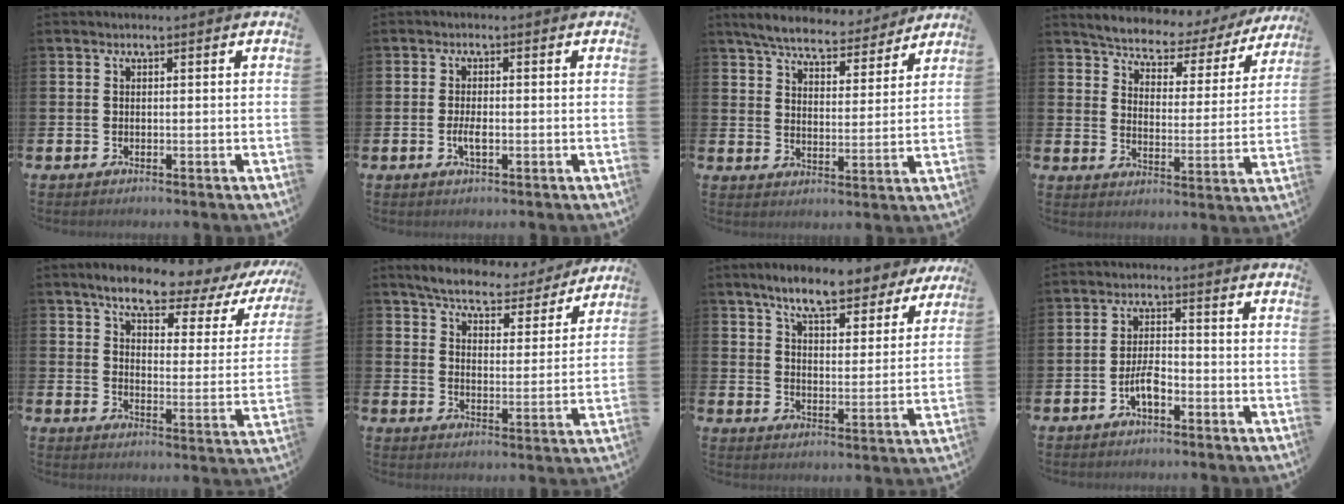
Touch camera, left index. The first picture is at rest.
{"total": 2.2, "force": [-0.5, 0.8, 2.0], "torque": [-0.037, 0.000, -0.009]}
{"total": 6.5, "force": [6.2, 1.1, 1.5], "torque": [-0.053, -0.037, 0.106]}
{"total": 5.0, "force": [4.8, 1.3, 0.6], "torque": [-0.044, -0.041, 0.076]}
{"total": 7.3, "force": [6.0, 2.0, 3.7], "torque": [-0.079, -0.042, 0.091]}
{"total": 6.2, "force": [5.9, 1.3, 1.3], "torque": [-0.050, -0.038, 0.099]}
{"total": 8.5, "force": [7.7, 1.6, 3.4], "torque": [-0.083, -0.035, 0.135]}
{"total": 3.5, "force": [-1.8, 1.3, 2.7], "torque": [-0.064, 0.008, -0.035]}